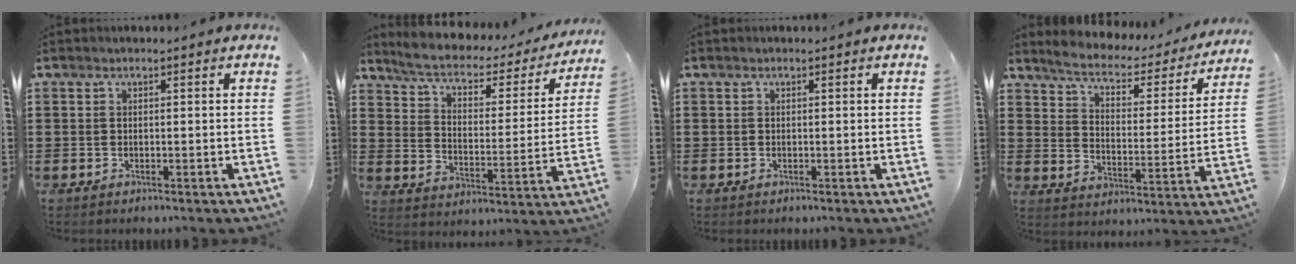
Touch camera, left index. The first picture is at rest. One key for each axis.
{"total": 4.4, "fx": 3.6, "fy": 1.5, "fz": 2.1, "tx": -0.060, "ty": -0.026, "tz": 0.053}
{"total": 0.0}
{"total": 3.5, "fx": 3.0, "fy": 1.4, "fz": 1.1, "tx": -0.043, "ty": -0.023, "tz": 0.042}